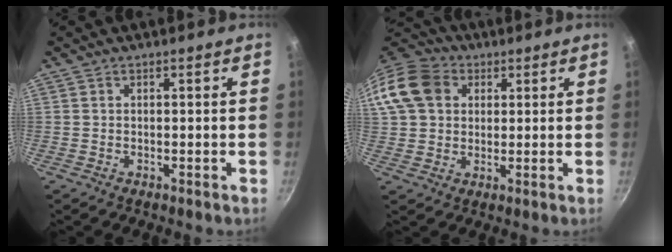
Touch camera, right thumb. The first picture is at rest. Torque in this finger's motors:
{"motor_torque": [-0.60, 1.34, 0.35, -0.30, 0.02]}